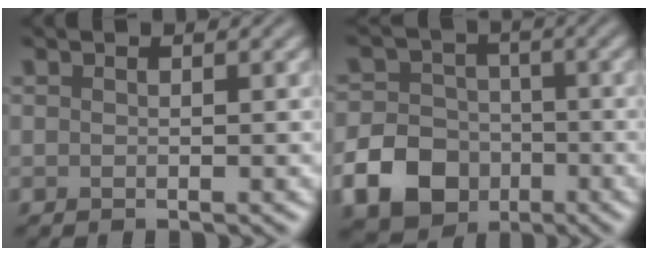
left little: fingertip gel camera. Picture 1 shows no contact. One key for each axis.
{"total": 11.8, "fx": -5.1, "fy": 9.9, "fz": 3.9, "tx": -0.071, "ty": -0.041, "tz": -0.114}